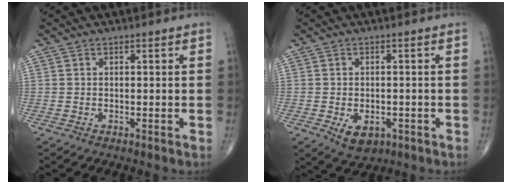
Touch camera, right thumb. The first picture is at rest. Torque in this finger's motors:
{"motor_torque": [-0.01, 0.16, 0.23, 0.13, 0.11]}